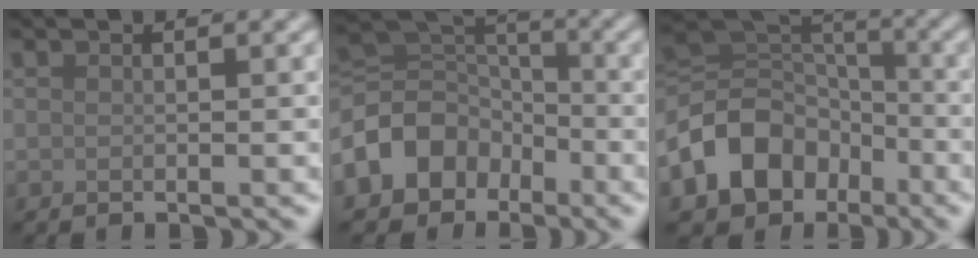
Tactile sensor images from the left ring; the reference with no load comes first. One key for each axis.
{"total": 7.2, "fx": -3.7, "fy": 5.5, "fz": 2.9, "tx": -0.050, "ty": 0.008, "tz": -0.086}
{"total": 9.0, "fx": -4.3, "fy": 6.8, "fz": 4.0, "tx": -0.069, "ty": 0.003, "tz": -0.091}